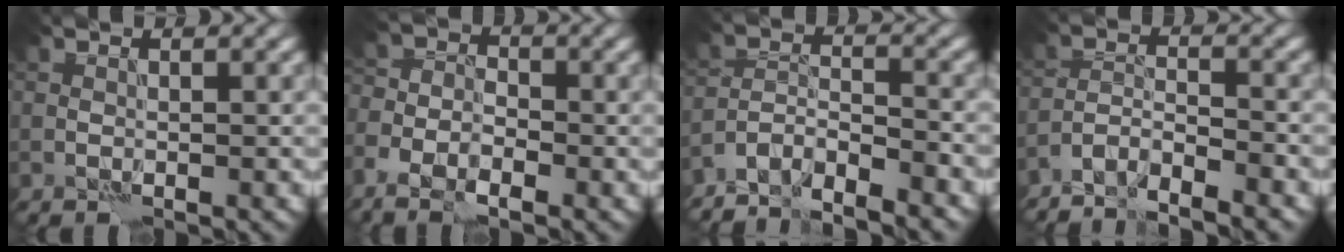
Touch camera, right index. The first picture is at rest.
{"total": 5.3, "force": [-3.5, 2.7, 2.9], "torque": [-0.034, -0.015, -0.066]}
{"total": 4.9, "force": [-4.5, 0.8, 1.7], "torque": [-0.024, -0.003, -0.087]}
{"total": 3.9, "force": [-3.6, 0.4, 1.3], "torque": [-0.023, 0.000, -0.072]}